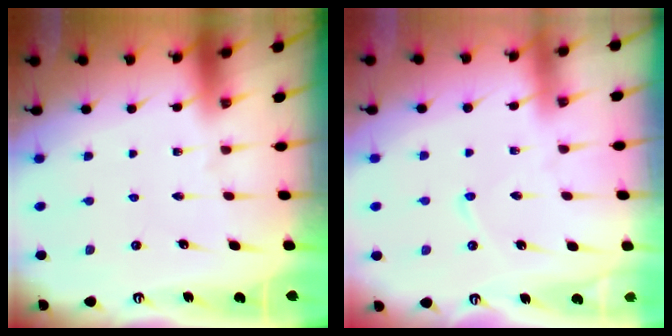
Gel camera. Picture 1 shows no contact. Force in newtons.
{"total": 4.0, "press": 4.0, "slide": 0.4}